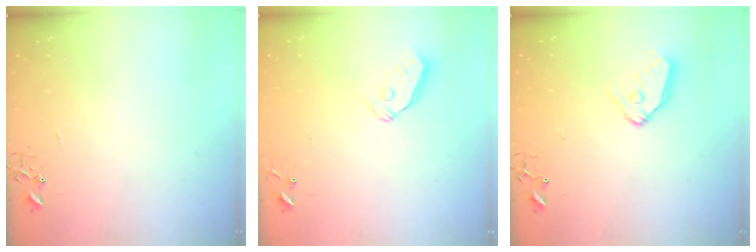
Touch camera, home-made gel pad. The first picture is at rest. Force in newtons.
{"total": 4.4, "press": 4.4, "slide": 0.5}
{"total": 10.7, "press": 10.6, "slide": 1.1}